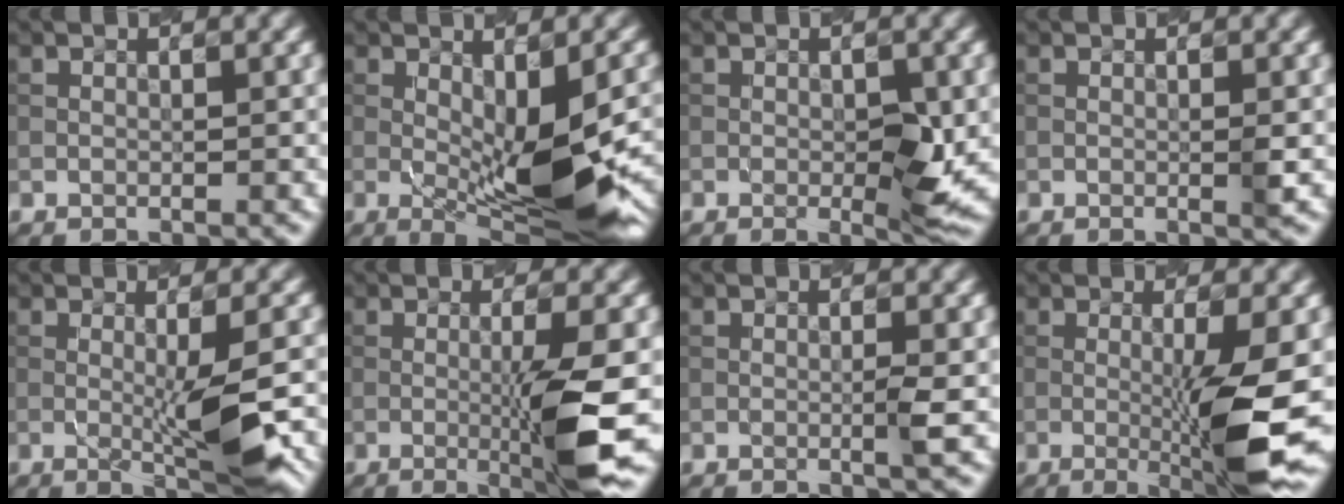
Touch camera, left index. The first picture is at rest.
{"total": 9.4, "force": [-1.3, 2.7, 8.9], "torque": [-0.143, -0.016, -0.010]}
{"total": 3.1, "force": [-0.5, 0.5, 3.0], "torque": [-0.049, -0.004, 0.000]}
{"total": 1.1, "force": [-0.1, 0.2, 1.1], "torque": [-0.019, -0.001, -0.002]}
{"total": 5.6, "force": [-0.8, 1.0, 5.4], "torque": [-0.082, -0.009, -0.003]}
{"total": 6.2, "force": [-1.3, 0.5, 6.1], "torque": [-0.100, -0.006, -0.016]}
{"total": 1.4, "force": [-0.2, 0.2, 1.4], "torque": [-0.027, -0.005, -0.005]}
{"total": 7.6, "force": [-1.3, 1.0, 7.4], "torque": [-0.117, -0.012, -0.011]}